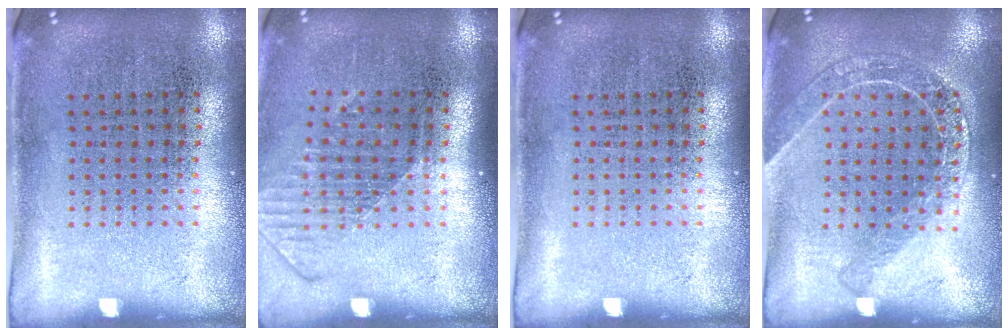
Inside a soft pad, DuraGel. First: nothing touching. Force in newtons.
{"total": 1.6, "press": 1.2, "slide": 1.0}
{"total": 0.0}
{"total": 1.6, "press": 1.5, "slide": 0.5}